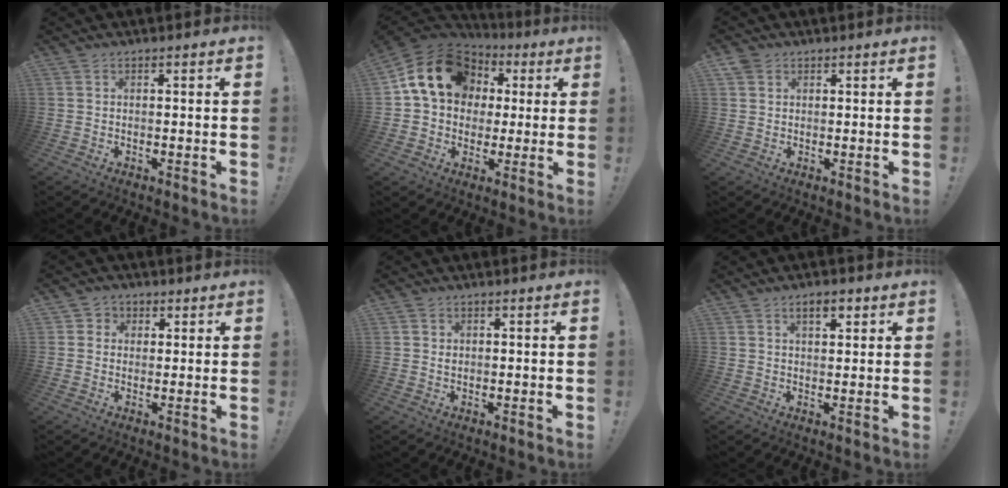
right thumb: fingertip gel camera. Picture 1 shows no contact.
{"total": 17.9, "force": [5.6, 13.9, 9.8], "torque": [-0.155, -0.009, 0.111]}
{"total": 3.5, "force": [1.9, 2.8, 1.0], "torque": [-0.011, -0.005, 0.035]}
{"total": 3.6, "force": [0.8, 3.4, 0.6], "torque": [0.001, -0.003, 0.013]}
{"total": 1.1, "force": [0.6, 0.8, -0.3], "torque": [0.005, 0.002, 0.011]}
{"total": 4.5, "force": [2.4, 1.9, 3.2], "torque": [-0.038, -0.007, 0.037]}